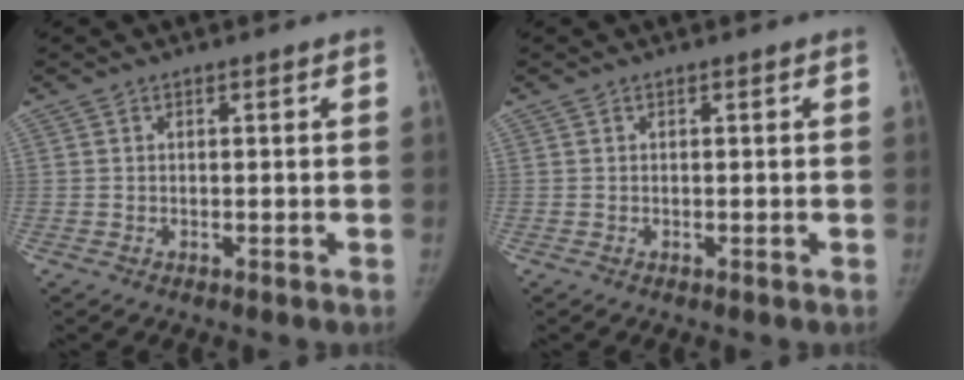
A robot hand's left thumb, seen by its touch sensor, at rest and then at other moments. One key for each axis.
{"total": 0.0}